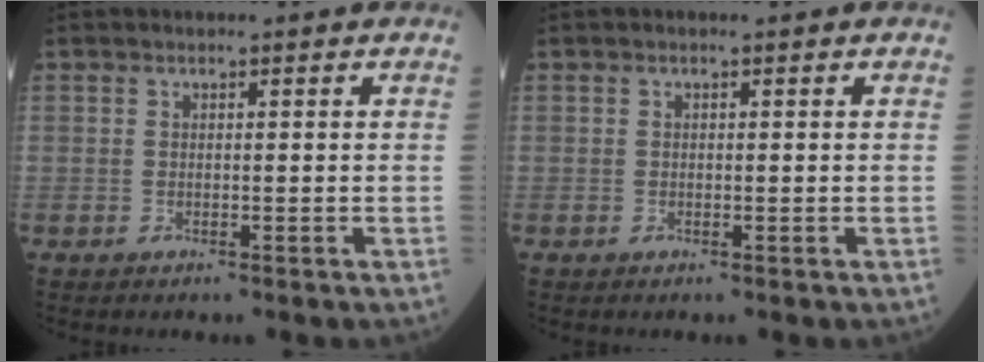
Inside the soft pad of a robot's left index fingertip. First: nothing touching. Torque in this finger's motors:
{"motor_torque": [-0.19, 0.06, -0.02, -0.01]}